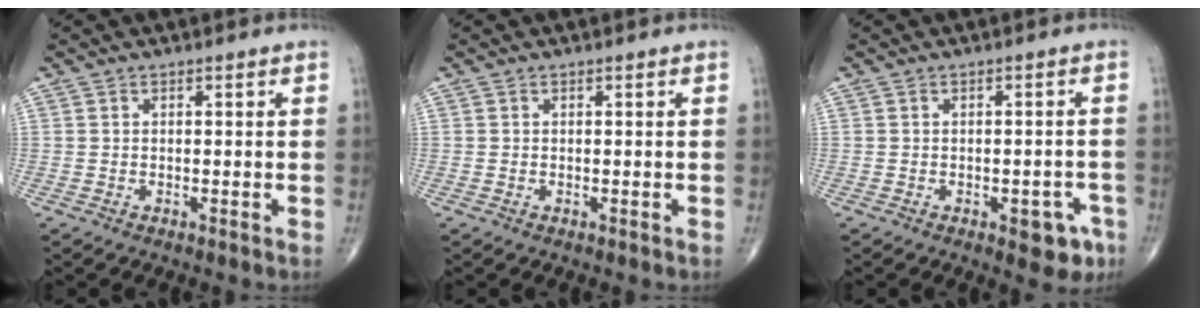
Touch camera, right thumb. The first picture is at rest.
{"total": 0.0}
{"total": 5.7, "force": [-2.7, 2.8, 4.1], "torque": [-0.023, 0.015, -0.027]}